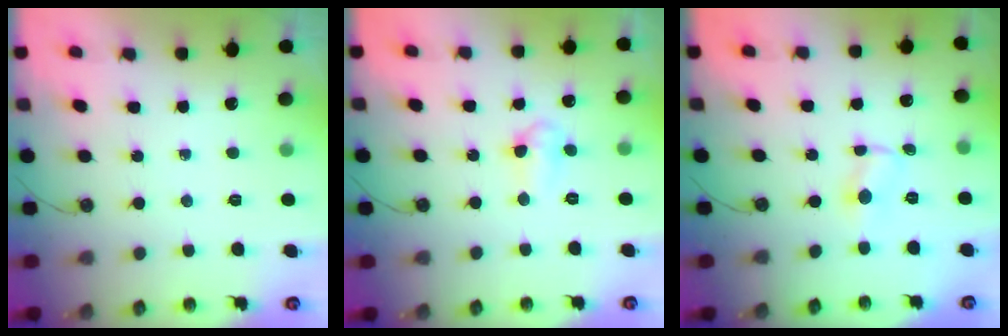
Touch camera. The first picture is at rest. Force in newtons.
{"total": 5.3, "press": 5.1, "slide": 1.5}
{"total": 1.0, "press": 0.9, "slide": 0.1}